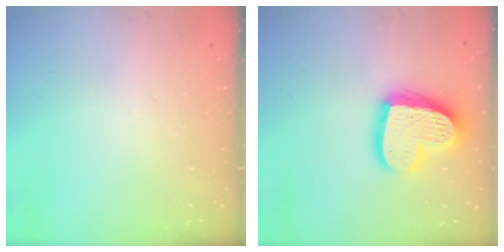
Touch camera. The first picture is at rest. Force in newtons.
{"total": 18.9, "press": 18.8, "slide": 1.7}